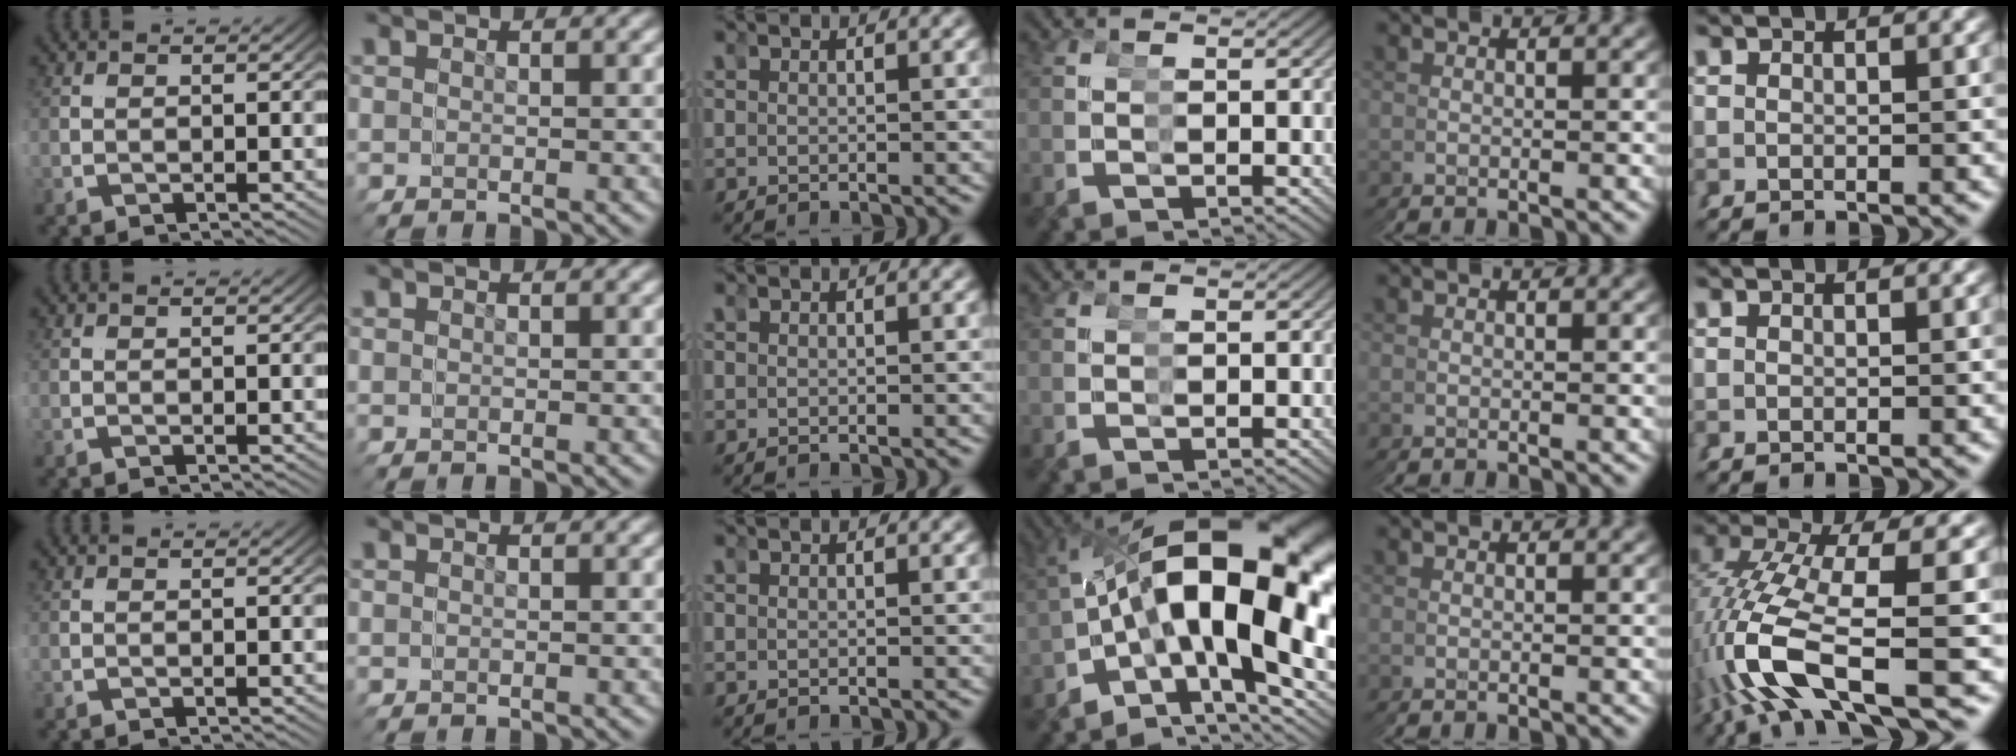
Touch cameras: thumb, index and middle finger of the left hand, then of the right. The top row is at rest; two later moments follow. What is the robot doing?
{"motion": "grasp_and_lifting", "object": "tape"}